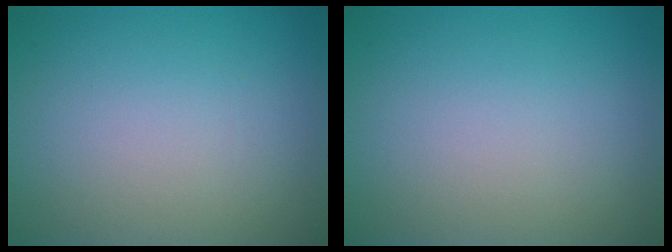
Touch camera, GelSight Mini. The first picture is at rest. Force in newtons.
{"total": 0.0}